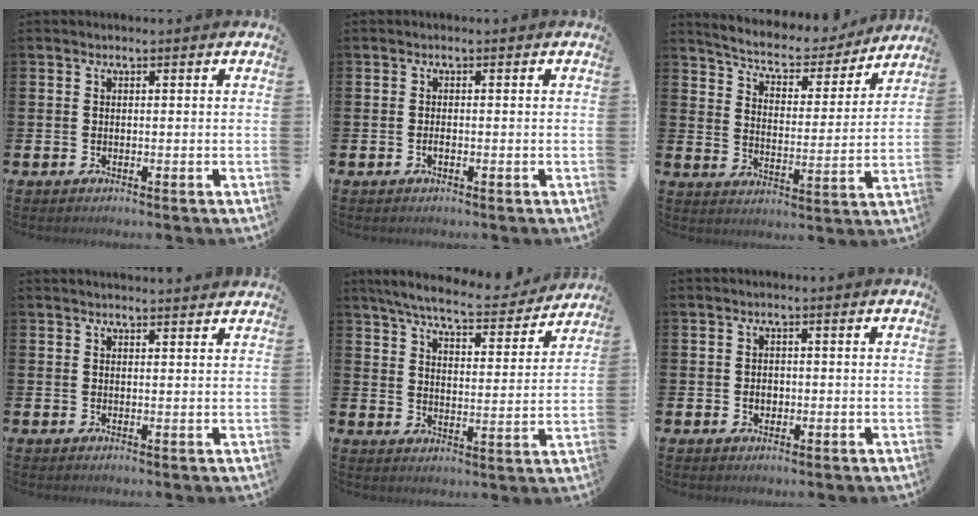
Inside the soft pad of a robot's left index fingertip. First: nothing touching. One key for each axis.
{"total": 0.7, "fx": -0.4, "fy": 0.3, "fz": 0.6, "tx": -0.015, "ty": 0.000, "tz": -0.006}
{"total": 6.4, "fx": 5.8, "fy": 2.0, "fz": 1.6, "tx": -0.052, "ty": -0.044, "tz": 0.094}
{"total": 1.6, "fx": 1.6, "fy": 0.0, "fz": 0.0, "tx": 0.009, "ty": -0.011, "tz": 0.028}
{"total": 7.3, "fx": 6.9, "fy": 0.9, "fz": 2.4, "tx": -0.063, "ty": -0.044, "tz": 0.117}
{"total": 1.6, "fx": -0.2, "fy": 1.3, "fz": 0.9, "tx": -0.005, "ty": 0.003, "tz": -0.009}